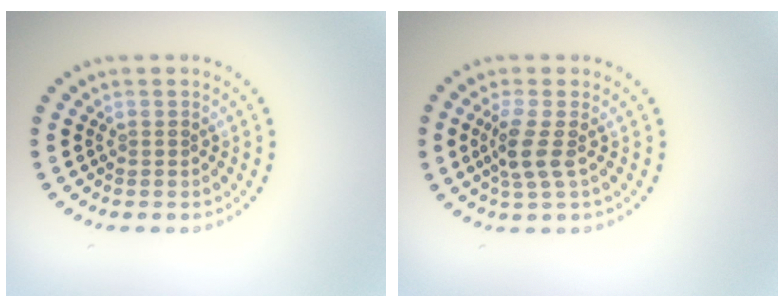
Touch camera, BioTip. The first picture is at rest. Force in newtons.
{"total": 2.6, "press": 2.0, "slide": 1.5}